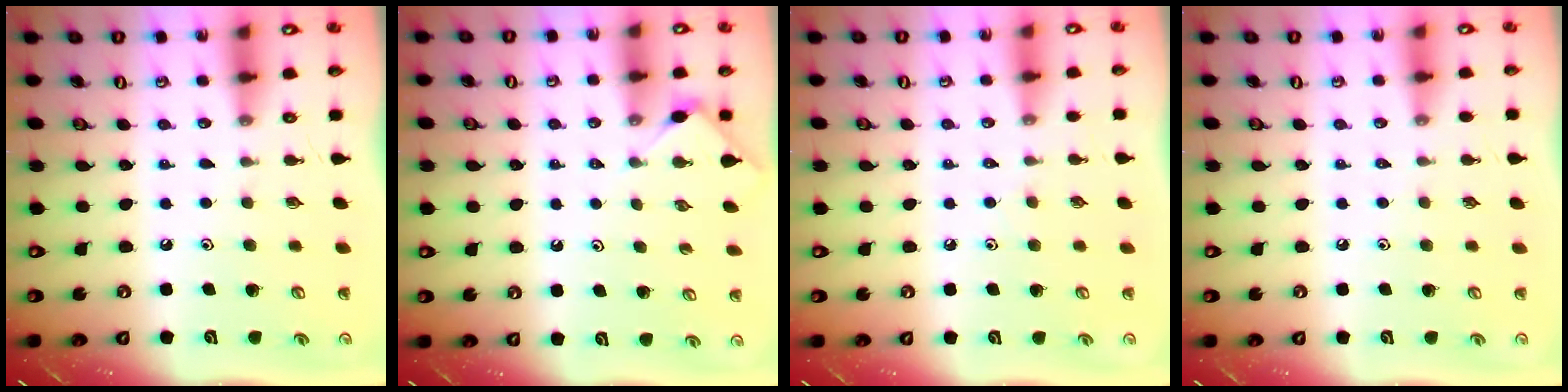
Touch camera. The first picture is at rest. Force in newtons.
{"total": 4.1, "press": 4.1, "slide": 0.7}
{"total": 2.1, "press": 2.1, "slide": 0.4}
{"total": 1.9, "press": 1.9, "slide": 0.3}